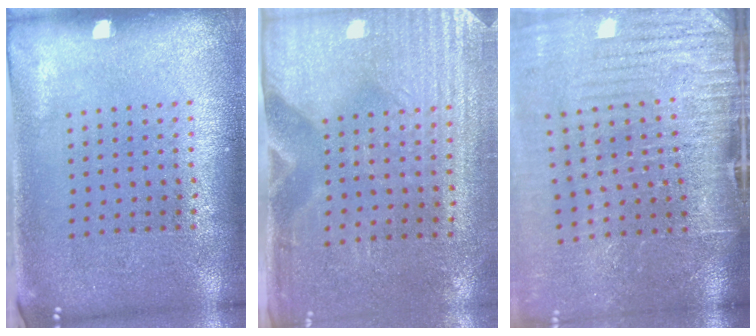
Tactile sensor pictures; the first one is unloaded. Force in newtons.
{"total": 2.9, "press": 2.6, "slide": 1.5}
{"total": 4.2, "press": 3.8, "slide": 1.9}